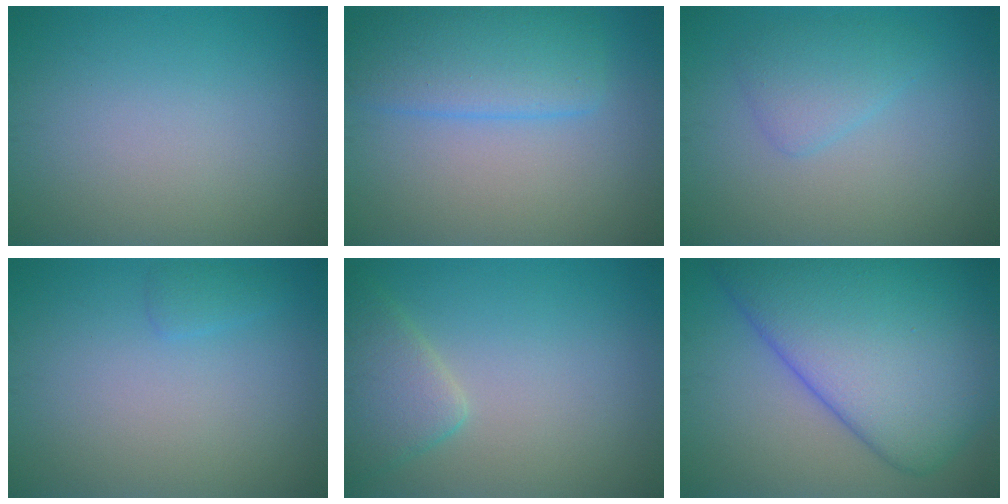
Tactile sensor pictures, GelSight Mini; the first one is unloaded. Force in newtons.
{"total": 5.2, "press": 5.2, "slide": 0.4}
{"total": 2.4, "press": 2.4, "slide": 0.1}
{"total": 0.9, "press": 0.9, "slide": 0.1}
{"total": 3.5, "press": 3.4, "slide": 0.4}
{"total": 14.2, "press": 14.2, "slide": 0.4}